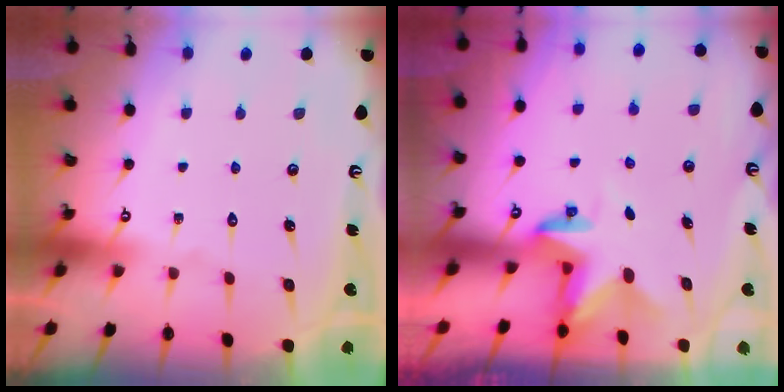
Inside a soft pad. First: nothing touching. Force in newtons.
{"total": 2.8, "press": 2.8, "slide": 0.2}